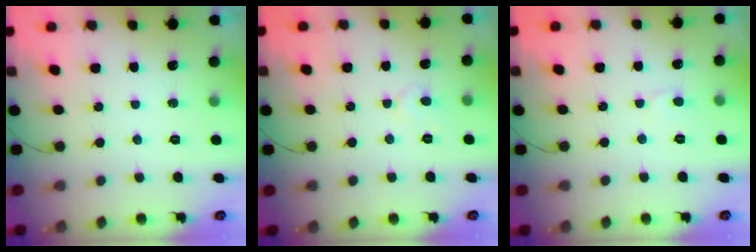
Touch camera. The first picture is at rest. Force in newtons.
{"total": 4.6, "press": 4.6, "slide": 0.4}
{"total": 4.2, "press": 4.2, "slide": 0.2}